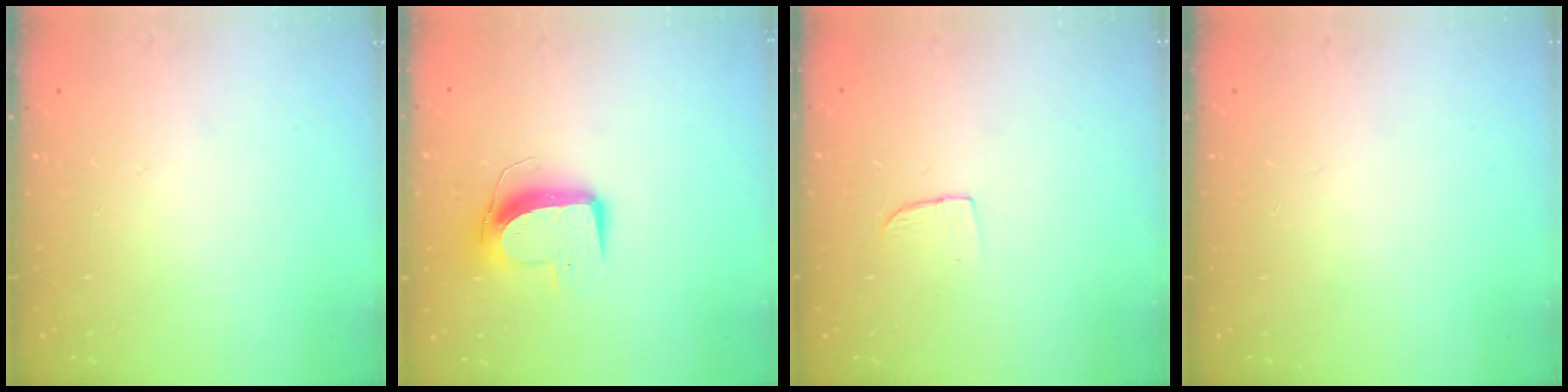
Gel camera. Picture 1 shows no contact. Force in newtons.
{"total": 10.0, "press": 10.0, "slide": 0.3}
{"total": 3.8, "press": 3.8, "slide": 0.4}
{"total": 0.0}